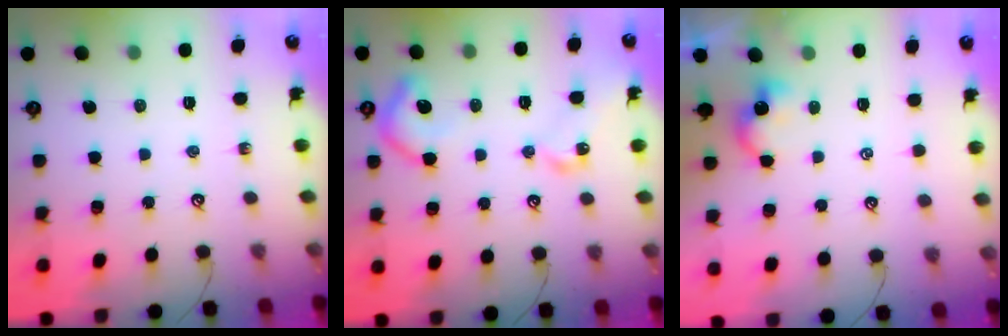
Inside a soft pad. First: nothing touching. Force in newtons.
{"total": 10.1, "press": 10.0, "slide": 0.9}
{"total": 2.5, "press": 2.5, "slide": 0.3}